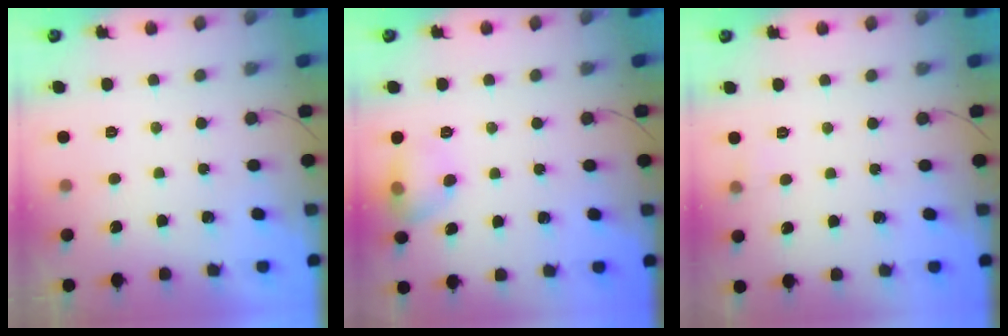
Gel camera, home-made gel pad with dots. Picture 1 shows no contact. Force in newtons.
{"total": 11.2, "press": 9.0, "slide": 6.7}
{"total": 2.5, "press": 2.3, "slide": 1.1}